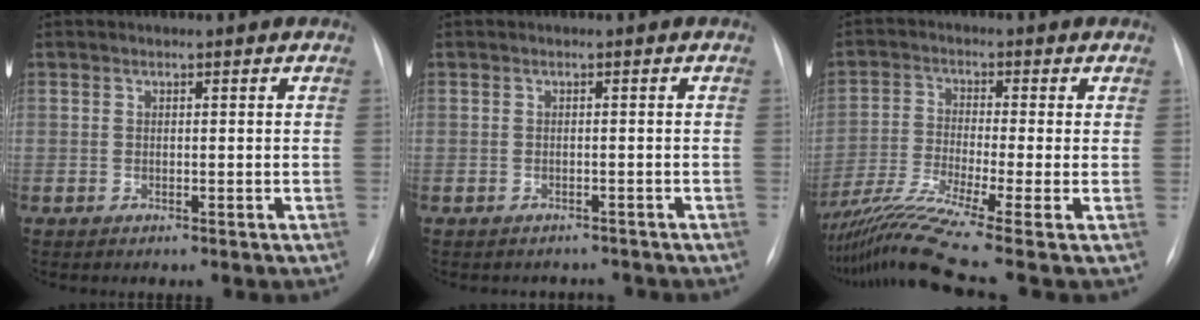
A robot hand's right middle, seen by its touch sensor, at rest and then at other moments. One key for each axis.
{"total": 2.9, "fx": -2.7, "fy": 1.2, "fz": -0.2, "tx": 0.007, "ty": 0.005, "tz": -0.034}
{"total": 11.9, "fx": -8.4, "fy": -2.0, "fz": 8.1, "tx": -0.161, "ty": -0.024, "tz": -0.150}